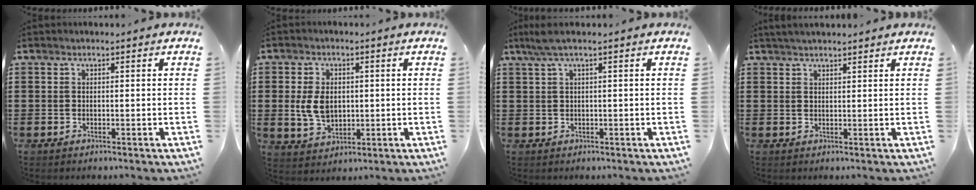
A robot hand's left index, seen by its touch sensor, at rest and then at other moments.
{"total": 5.8, "force": [0.4, 4.0, 4.2], "torque": [-0.101, 0.001, -0.002]}
{"total": 1.9, "force": [0.5, 0.0, 1.8], "torque": [-0.042, -0.004, 0.007]}
{"total": 1.8, "force": [1.7, 0.2, 0.6], "torque": [-0.015, 0.003, 0.033]}